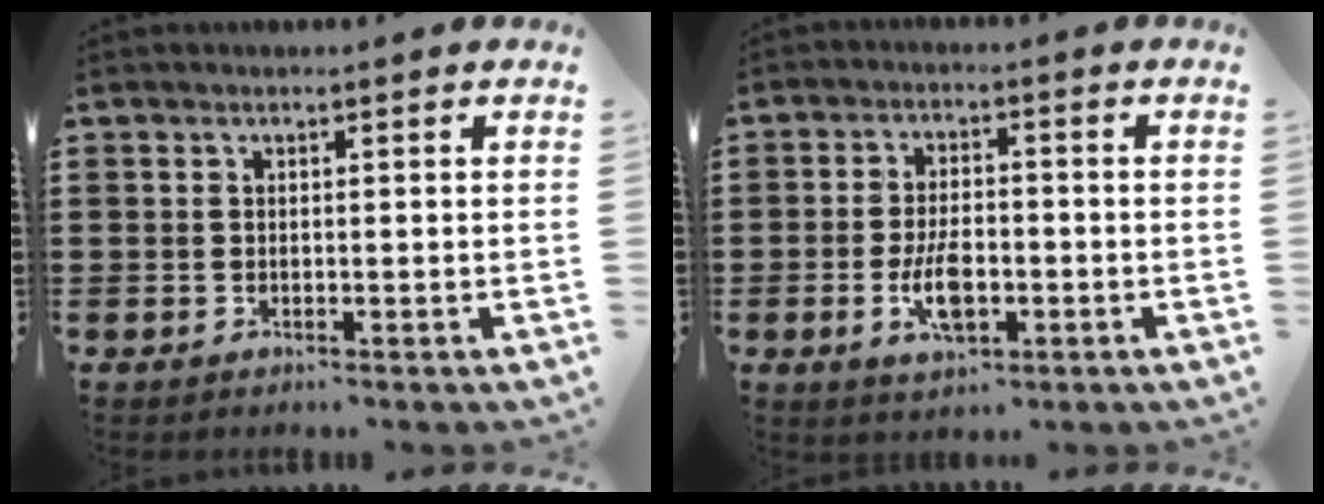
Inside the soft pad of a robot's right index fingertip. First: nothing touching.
{"total": 6.5, "force": [-1.9, 3.0, 5.4], "torque": [-0.119, 0.000, -0.039]}